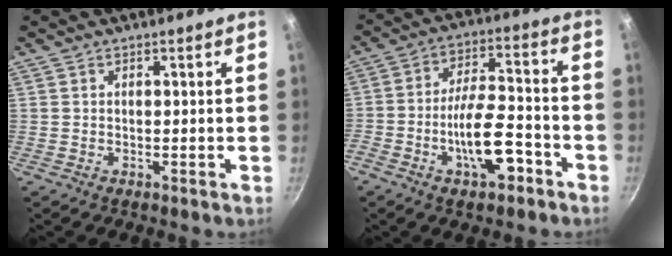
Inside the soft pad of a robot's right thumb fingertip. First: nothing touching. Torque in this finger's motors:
{"motor_torque": [1.58, -0.53, 1.42, -1.35, 0.37]}